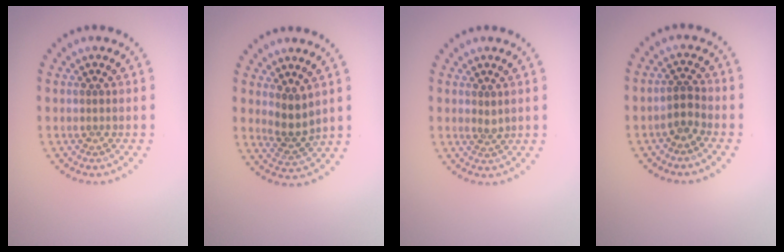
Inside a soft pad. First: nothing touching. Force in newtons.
{"total": 2.4, "press": 2.0, "slide": 1.4}
{"total": 0.9, "press": 0.6, "slide": 0.6}
{"total": 1.7, "press": 1.5, "slide": 0.9}